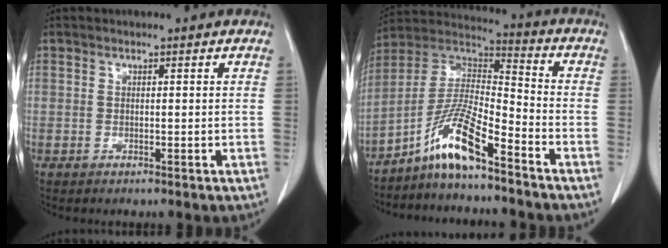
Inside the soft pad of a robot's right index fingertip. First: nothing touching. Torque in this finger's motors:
{"motor_torque": [1.17, -0.97, 0.27, 0.16]}